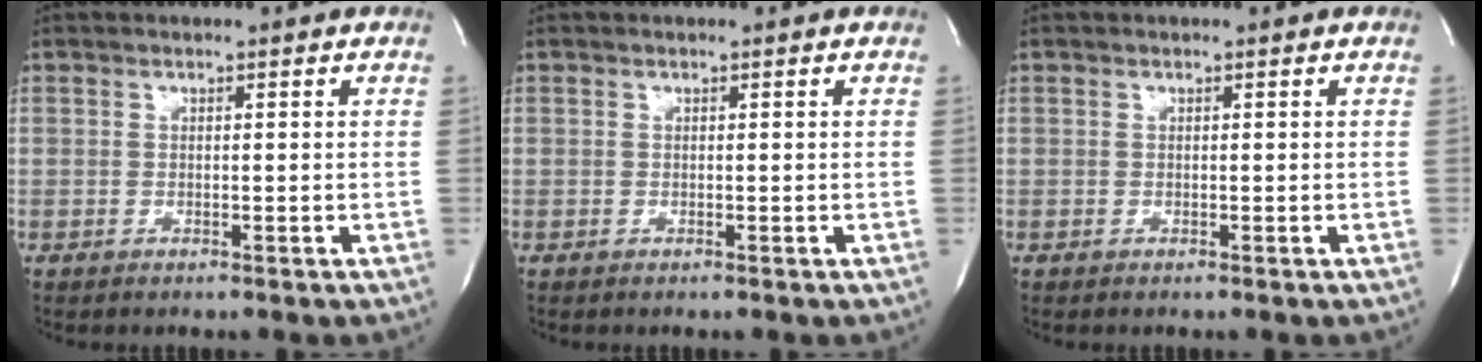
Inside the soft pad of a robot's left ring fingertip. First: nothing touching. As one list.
[{"total": 0.0}, {"total": 0.0}]